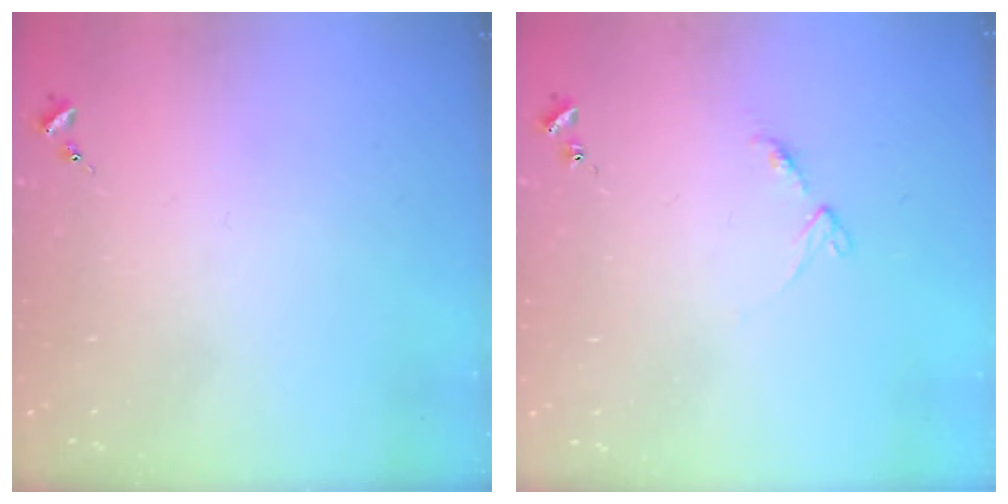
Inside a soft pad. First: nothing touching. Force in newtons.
{"total": 5.9, "press": 5.9, "slide": 0.7}